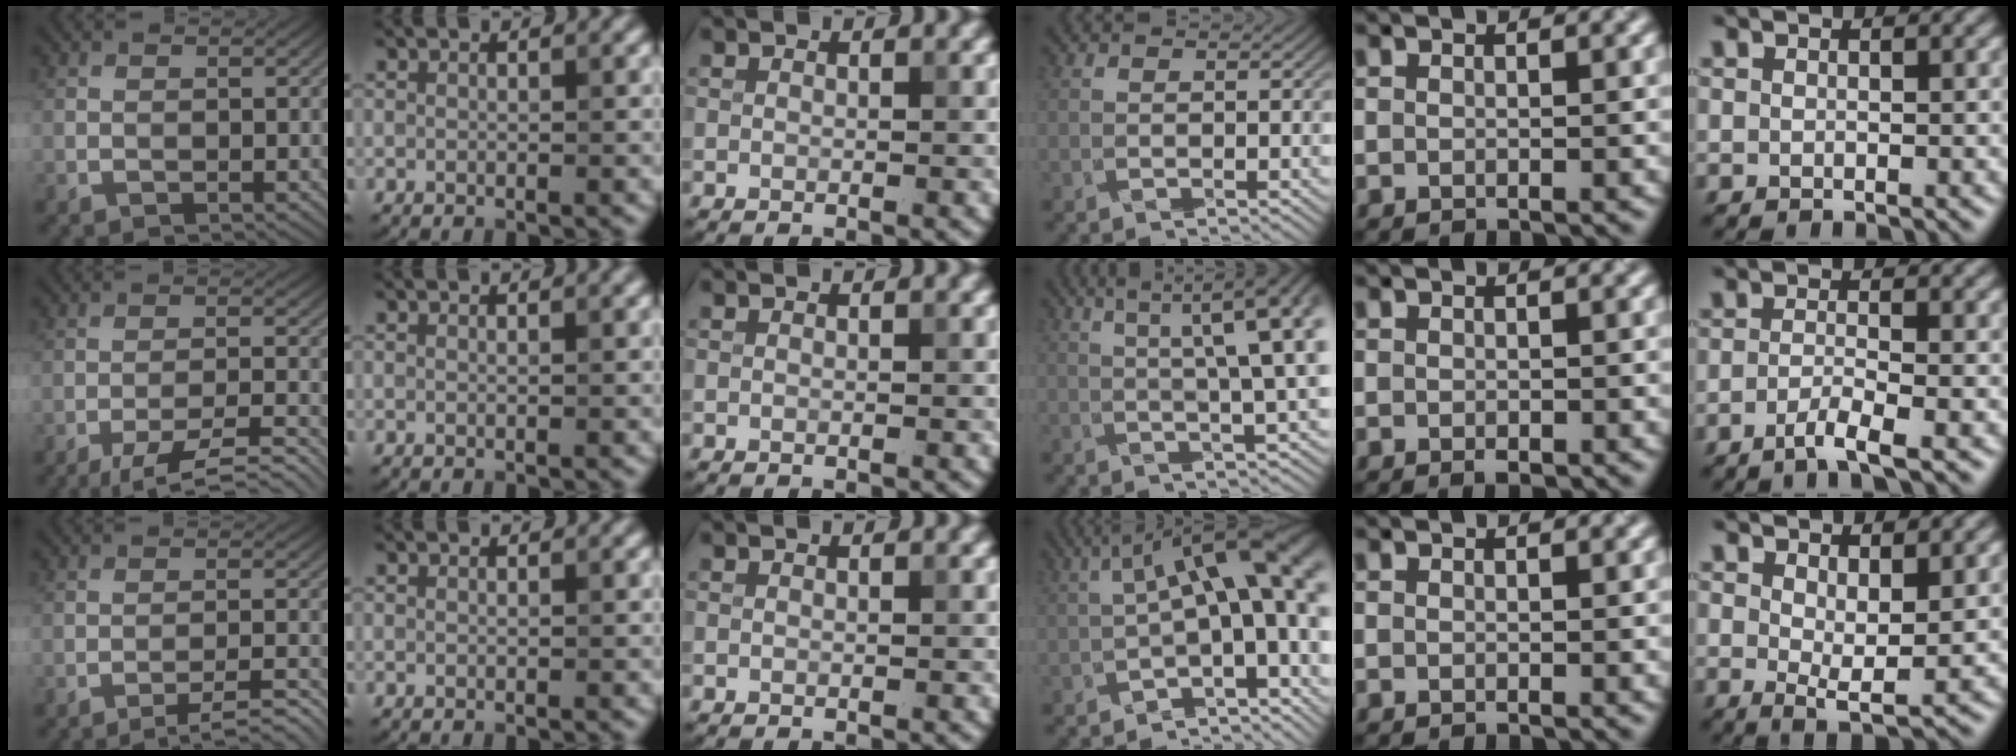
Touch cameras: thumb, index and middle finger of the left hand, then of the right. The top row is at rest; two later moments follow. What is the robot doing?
{"motion": "pour", "object": "sugar"}